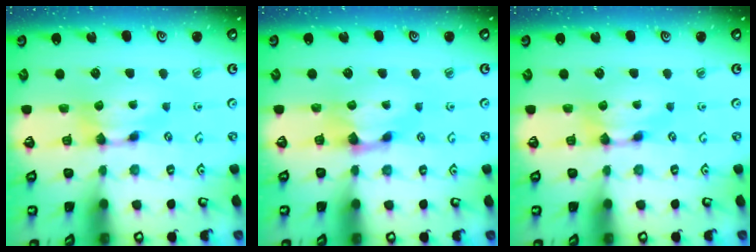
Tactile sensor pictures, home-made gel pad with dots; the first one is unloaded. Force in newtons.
{"total": 0.6, "press": 0.0, "slide": 0.6}
{"total": 0.0}